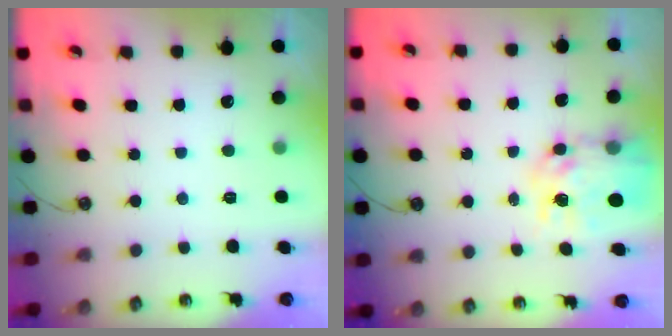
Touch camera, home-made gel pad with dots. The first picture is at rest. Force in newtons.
{"total": 11.2, "press": 11.2, "slide": 1.1}